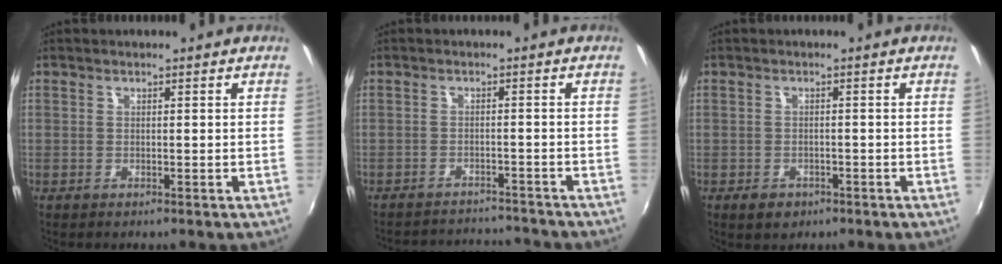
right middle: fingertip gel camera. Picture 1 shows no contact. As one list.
[{"total": 10.2, "force": [-9.7, 2.2, 2.3], "torque": [-0.060, 0.012, -0.133]}, {"total": 3.0, "force": [-1.7, 2.2, 1.2], "torque": [-0.026, -0.004, -0.024]}]